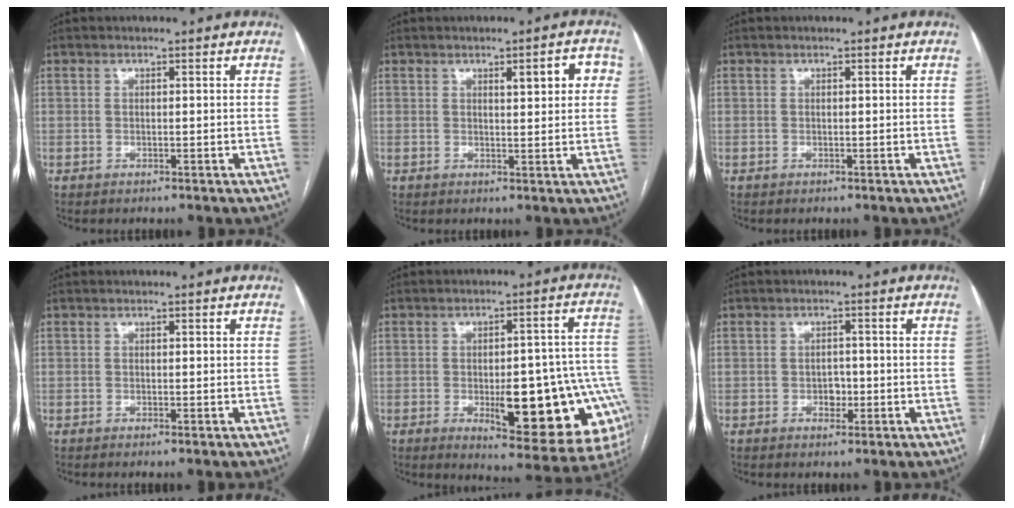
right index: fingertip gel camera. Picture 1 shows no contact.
{"total": 4.6, "force": [1.6, 1.1, 4.1], "torque": [-0.051, 0.007, 0.021]}
{"total": 0.0}
{"total": 0.0}
{"total": 20.2, "force": [-5.9, 6.6, 18.2], "torque": [-0.134, 0.030, -0.053]}
{"total": 2.2, "force": [-0.6, 1.5, 1.4], "torque": [-0.017, 0.007, -0.005]}